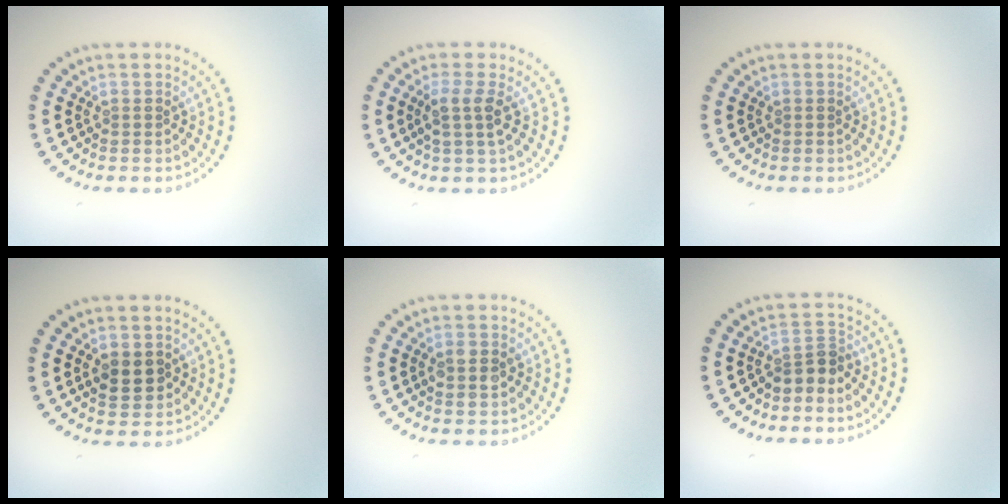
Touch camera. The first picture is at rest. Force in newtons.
{"total": 2.3, "press": 1.9, "slide": 1.3}
{"total": 0.0}
{"total": 2.6, "press": 2.6, "slide": 0.2}
{"total": 1.8, "press": 1.8, "slide": 0.3}
{"total": 2.4, "press": 1.9, "slide": 1.4}